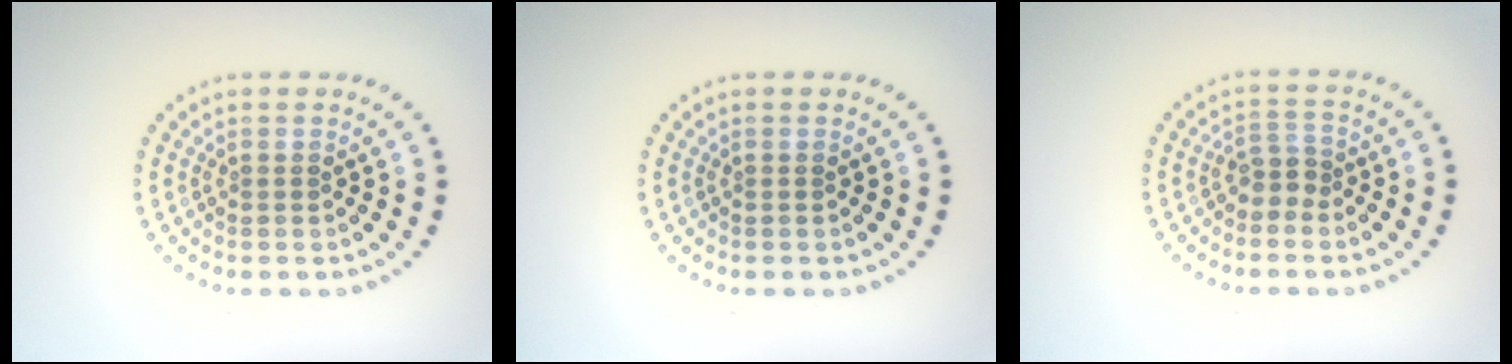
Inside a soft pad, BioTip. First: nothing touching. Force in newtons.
{"total": 0.0}
{"total": 1.9, "press": 1.4, "slide": 1.2}